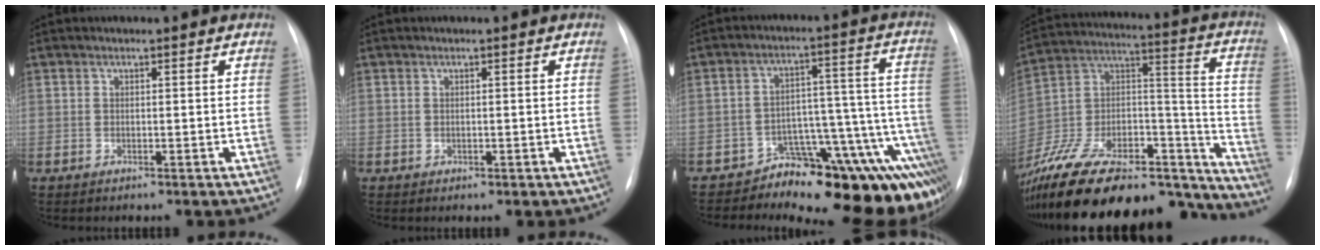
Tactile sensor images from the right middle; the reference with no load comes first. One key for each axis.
{"total": 0.6, "fx": -0.2, "fy": 0.5, "fz": 0.3, "tx": -0.004, "ty": 0.001, "tz": 0.000}
{"total": 16.2, "fx": -12.8, "fy": 4.6, "fz": 8.9, "tx": -0.008, "ty": 0.078, "tz": -0.161}
{"total": 35.4, "fx": -29.7, "fy": 10.8, "fz": 16.1, "tx": -0.272, "ty": 0.000, "tz": -0.447}